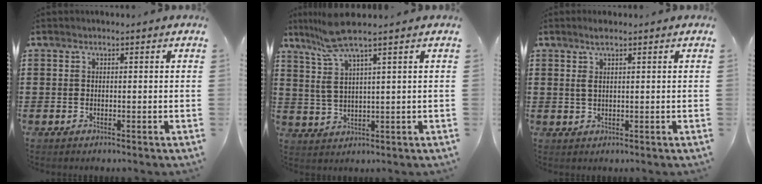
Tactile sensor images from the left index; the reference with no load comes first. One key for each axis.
{"total": 6.8, "fx": 4.3, "fy": 0.2, "fz": 5.3, "tx": -0.133, "ty": -0.014, "tz": 0.068}
{"total": 2.6, "fx": 1.2, "fy": 0.6, "fz": 2.1, "tx": -0.052, "ty": 0.002, "tz": 0.018}